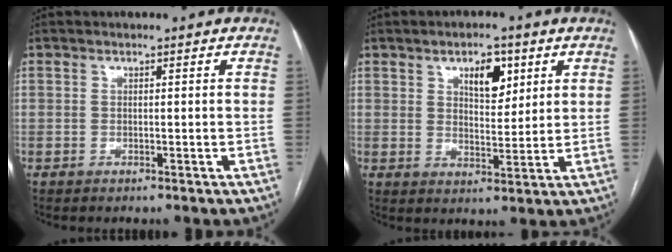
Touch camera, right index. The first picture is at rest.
{"total": 6.1, "force": [3.0, 2.7, 4.5], "torque": [-0.071, 0.002, 0.051]}